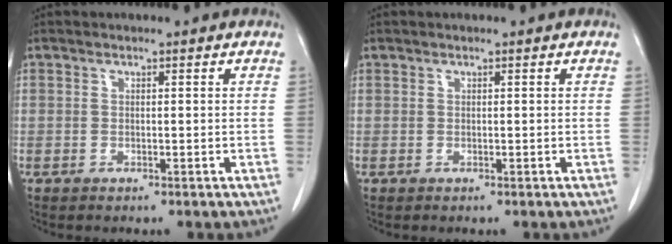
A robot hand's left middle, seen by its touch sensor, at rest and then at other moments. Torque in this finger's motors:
{"motor_torque": [0.68, -0.70, 0.02, 0.00]}